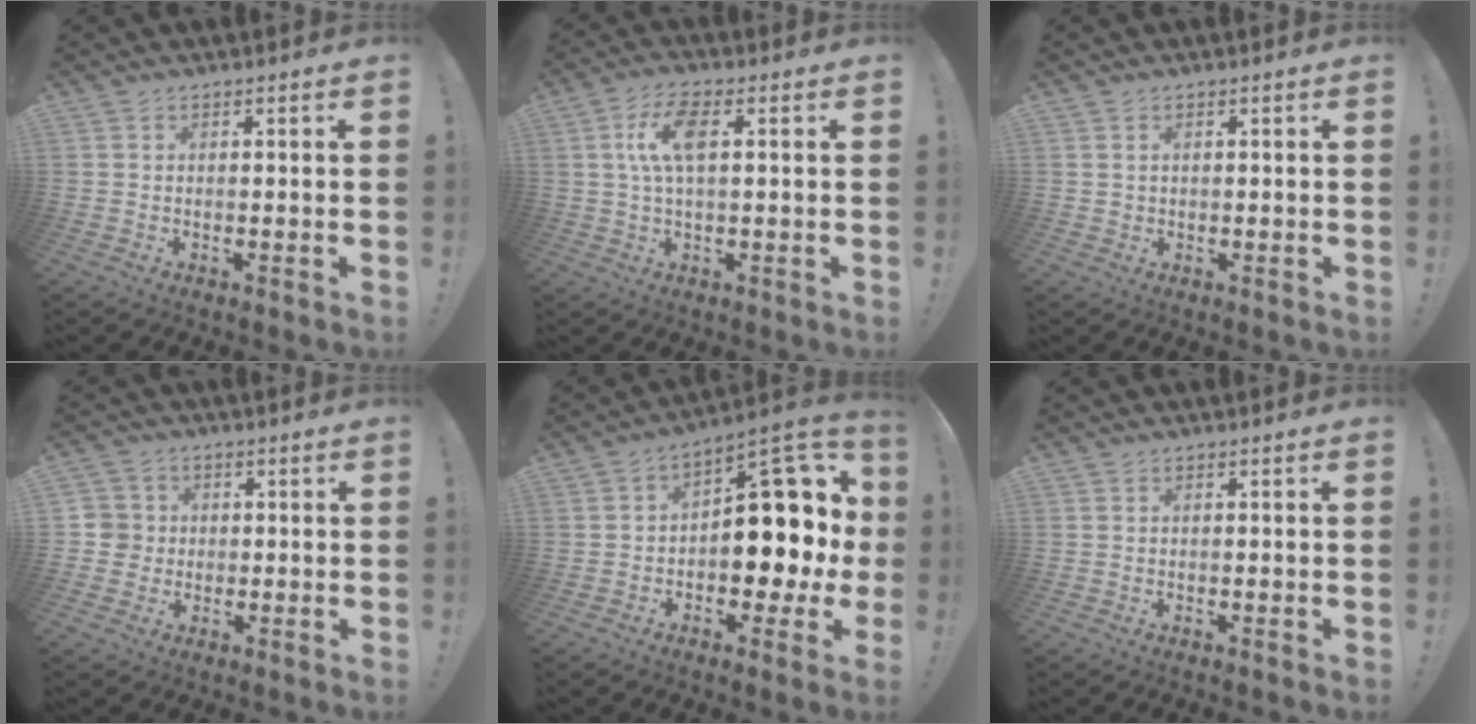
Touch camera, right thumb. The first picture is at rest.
{"total": 9.5, "force": [1.6, 3.8, 8.5], "torque": [-0.166, 0.005, 0.028]}
{"total": 1.1, "force": [0.4, 1.0, 0.2], "torque": [-0.002, 0.003, 0.006]}
{"total": 4.9, "force": [-0.1, 4.9, 0.9], "torque": [-0.025, 0.008, -0.001]}
{"total": 14.5, "force": [0.0, 9.4, 11.1], "torque": [-0.124, -0.004, 0.006]}
{"total": 0.0}